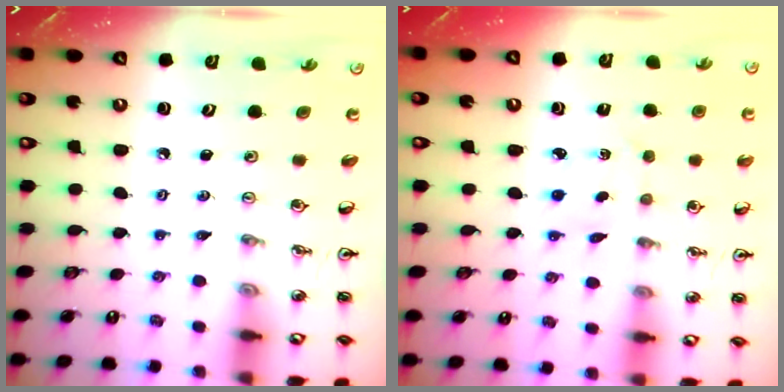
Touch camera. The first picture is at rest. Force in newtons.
{"total": 2.1, "press": 2.0, "slide": 0.6}